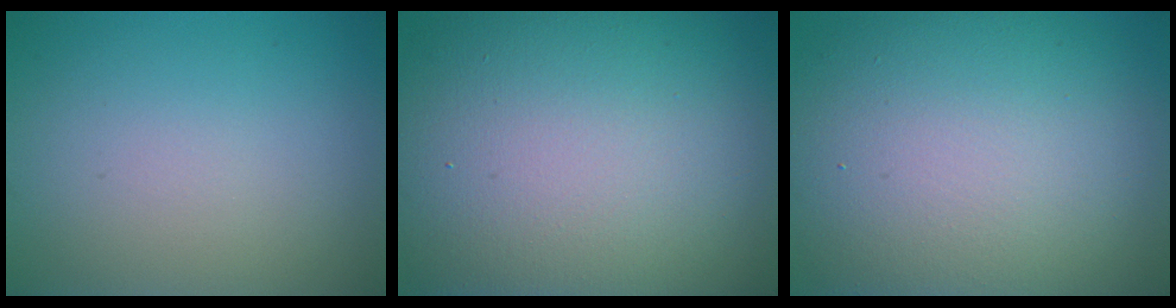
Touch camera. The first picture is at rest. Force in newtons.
{"total": 18.3, "press": 18.3, "slide": 1.0}
{"total": 15.0, "press": 15.0, "slide": 0.4}